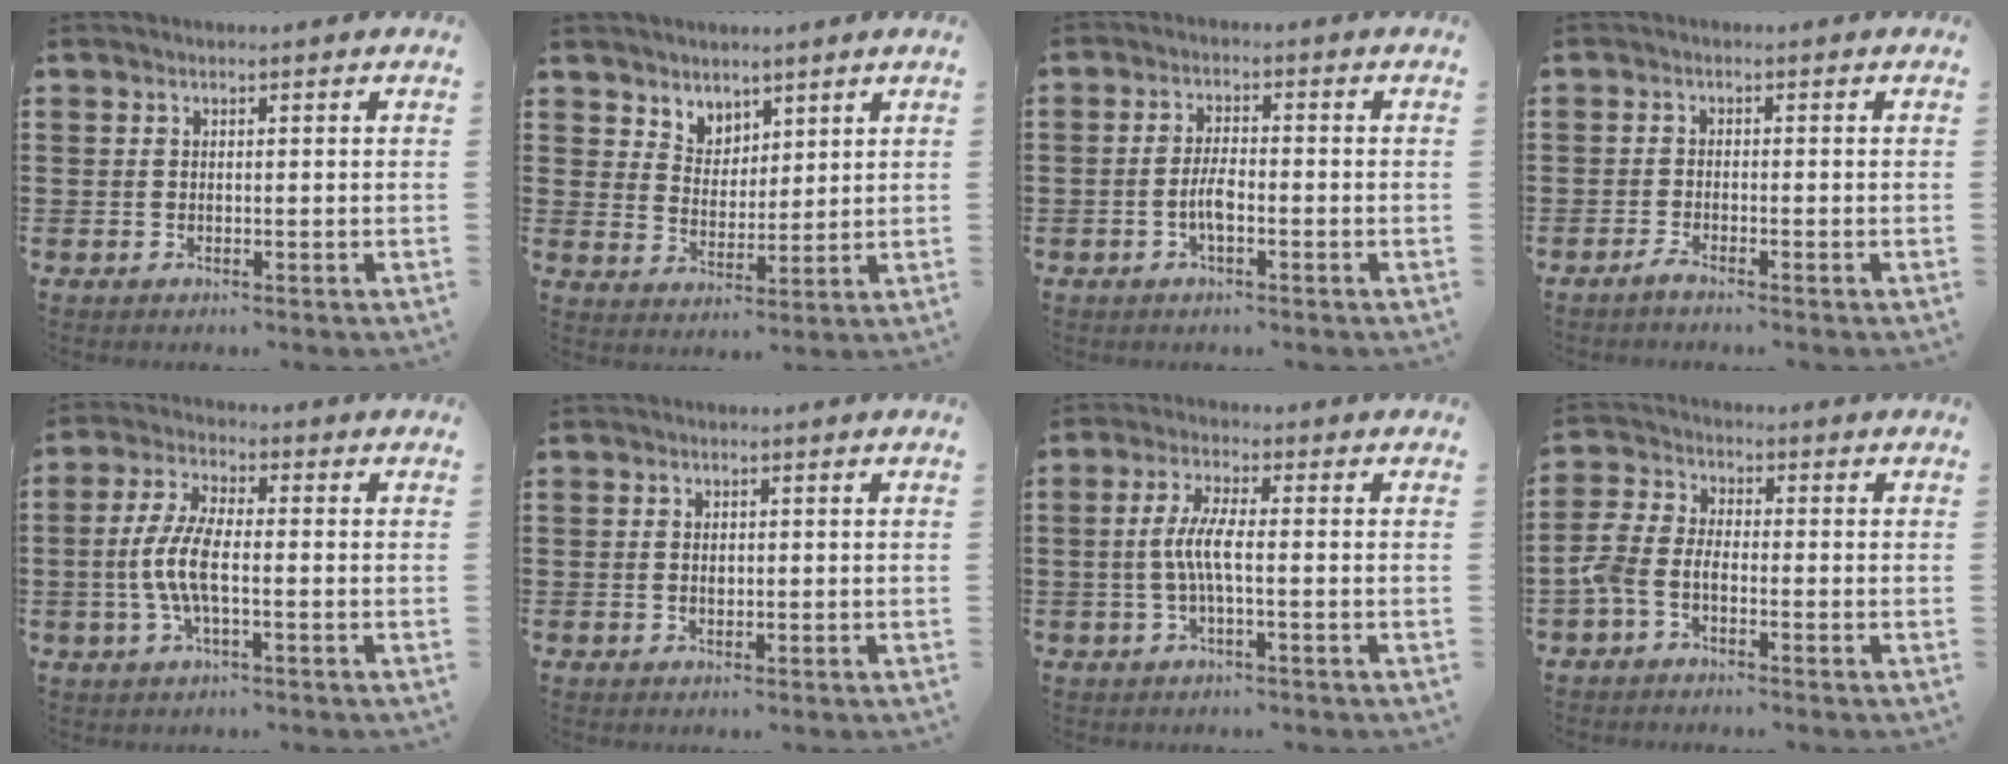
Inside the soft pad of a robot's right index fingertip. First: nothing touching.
{"total": 4.4, "force": [3.6, 2.6, -0.3], "torque": [-0.013, -0.003, 0.068]}
{"total": 3.8, "force": [-1.2, 1.1, 3.4], "torque": [-0.075, -0.001, -0.027]}
{"total": 1.5, "force": [-1.4, -0.1, 0.6], "torque": [-0.020, -0.008, -0.027]}
{"total": 6.9, "force": [-1.4, 2.4, 6.4], "torque": [-0.153, -0.010, -0.036]}
{"total": 1.2, "force": [0.1, 0.7, 1.0], "torque": [-0.021, 0.003, 0.001]}
{"total": 5.2, "force": [-0.8, 1.0, 5.0], "torque": [-0.111, -0.004, -0.025]}
{"total": 3.5, "force": [-2.4, 1.5, 2.1], "torque": [-0.065, -0.003, -0.054]}